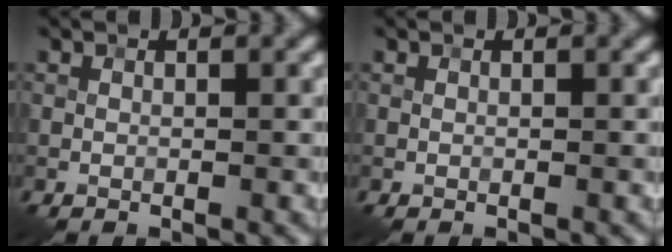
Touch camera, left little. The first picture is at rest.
{"total": 0.0}